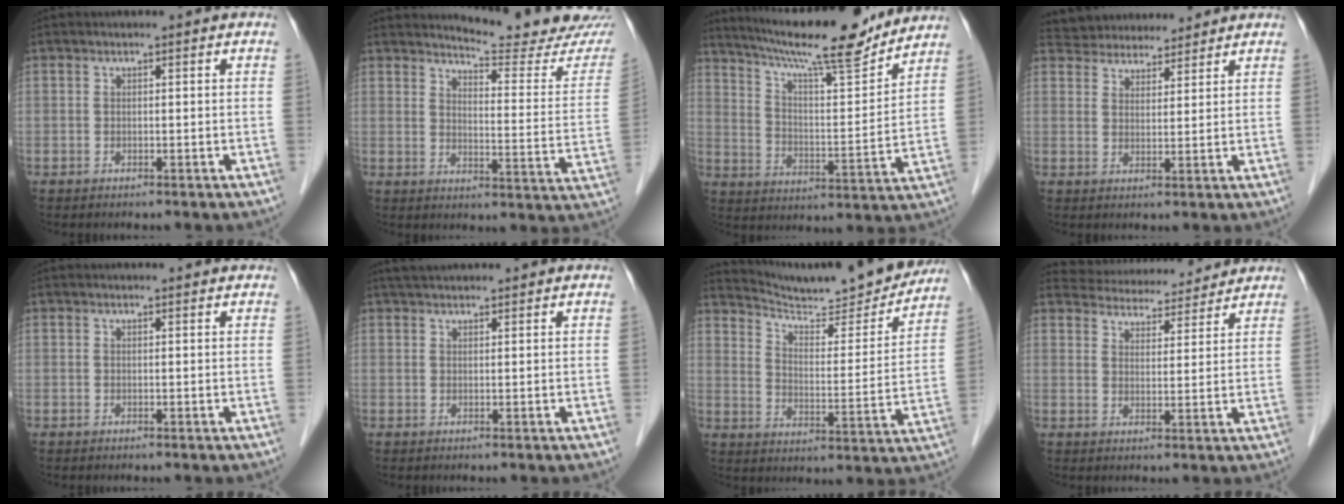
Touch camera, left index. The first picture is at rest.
{"total": 16.0, "force": [15.5, 0.1, 3.6], "torque": [-0.045, -0.107, 0.175]}
{"total": 18.9, "force": [16.7, 1.3, 8.8], "torque": [-0.151, -0.003, 0.256]}
{"total": 9.5, "force": [8.9, 2.7, 1.8], "torque": [-0.025, 0.022, 0.139]}
{"total": 2.1, "force": [2.0, 0.2, 0.4], "torque": [-0.011, 0.002, 0.016]}
{"total": 4.5, "force": [4.1, 0.8, 1.7], "torque": [-0.024, 0.034, 0.065]}
{"total": 19.9, "force": [18.7, 1.6, 6.7], "torque": [-0.105, -0.047, 0.258]}
{"total": 12.5, "force": [12.0, 2.7, 2.3], "torque": [-0.027, 0.017, 0.163]}